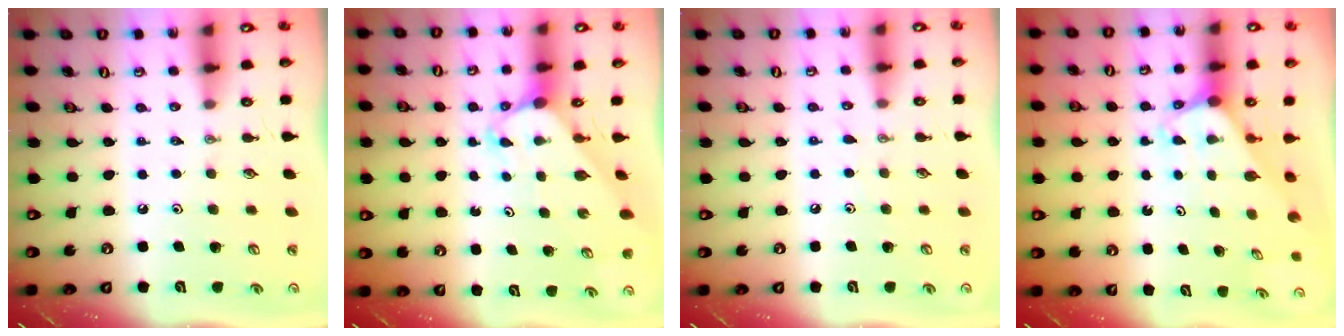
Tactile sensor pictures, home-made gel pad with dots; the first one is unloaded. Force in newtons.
{"total": 4.0, "press": 4.0, "slide": 0.3}
{"total": 4.9, "press": 4.9, "slide": 0.6}
{"total": 1.8, "press": 1.8, "slide": 0.1}